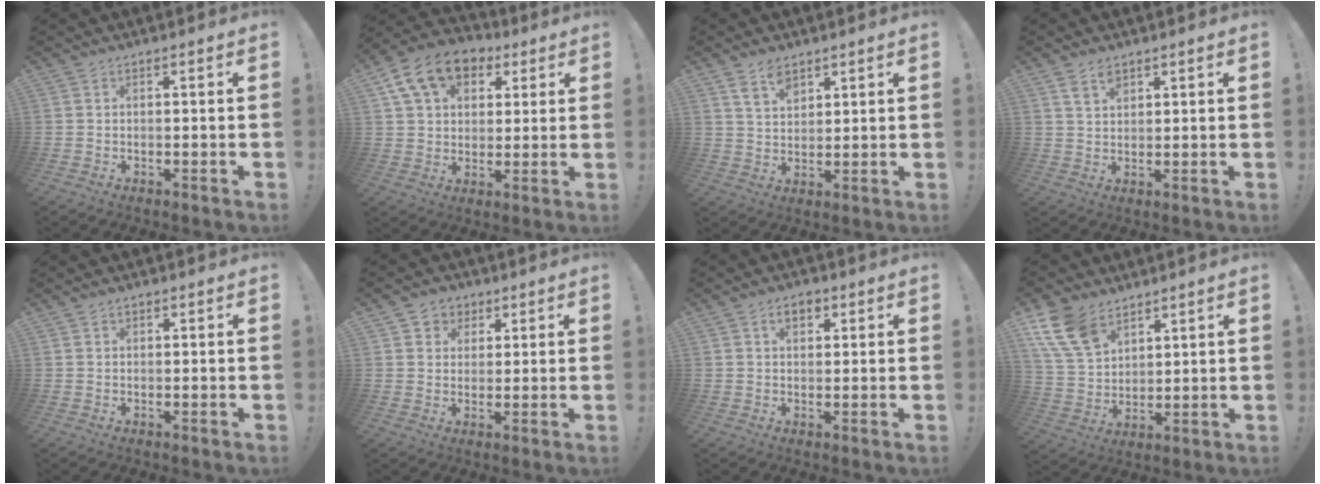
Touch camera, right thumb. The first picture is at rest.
{"total": 14.5, "force": [6.8, 10.3, 7.5], "torque": [-0.119, -0.024, 0.132]}
{"total": 6.6, "force": [4.5, 3.7, 3.2], "torque": [-0.050, -0.022, 0.083]}
{"total": 4.1, "force": [2.7, 2.3, 1.9], "torque": [-0.026, -0.015, 0.049]}
{"total": 0.7, "force": [0.4, 0.6, 0.1], "torque": [0.001, 0.001, 0.006]}
{"total": 5.4, "force": [1.9, 5.0, 0.7], "torque": [-0.002, -0.016, 0.035]}
{"total": 3.9, "force": [1.6, 2.4, 2.6], "torque": [-0.035, 0.003, 0.026]}
{"total": 13.7, "force": [8.4, 8.6, 6.6], "torque": [-0.141, -0.034, 0.168]}